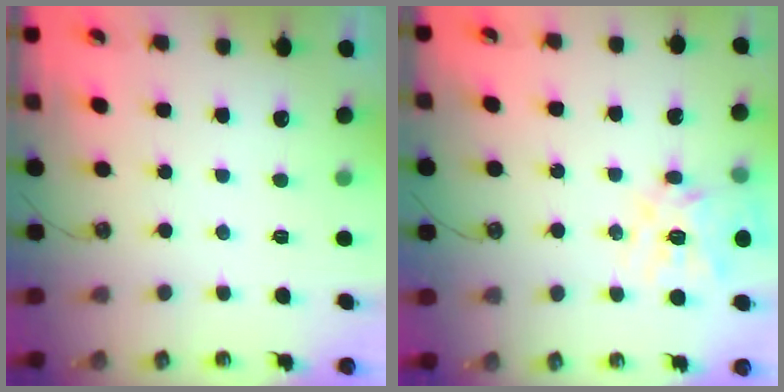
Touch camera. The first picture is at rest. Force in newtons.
{"total": 15.1, "press": 15.0, "slide": 1.5}